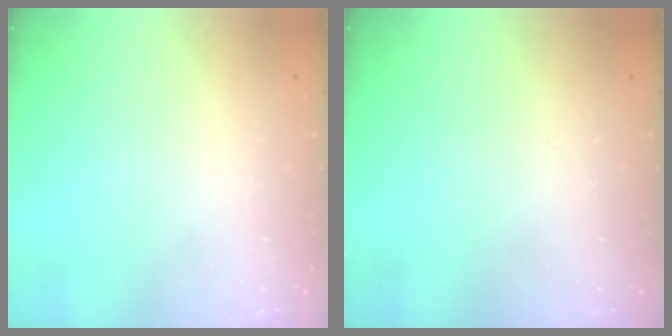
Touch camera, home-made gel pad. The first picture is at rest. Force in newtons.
{"total": 0.0}